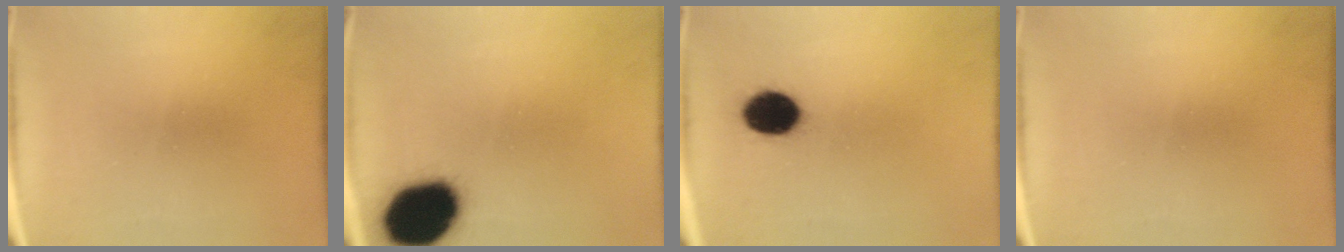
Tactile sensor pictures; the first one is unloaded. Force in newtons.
{"total": 17.5}
{"total": 8.4}
{"total": 0.0}